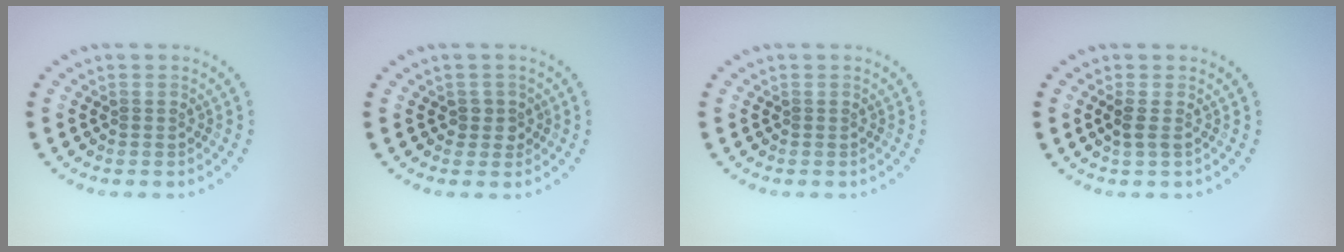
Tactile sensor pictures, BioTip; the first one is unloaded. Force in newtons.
{"total": 1.5, "press": 1.2, "slide": 0.9}
{"total": 0.0}
{"total": 1.1, "press": 1.0, "slide": 0.5}